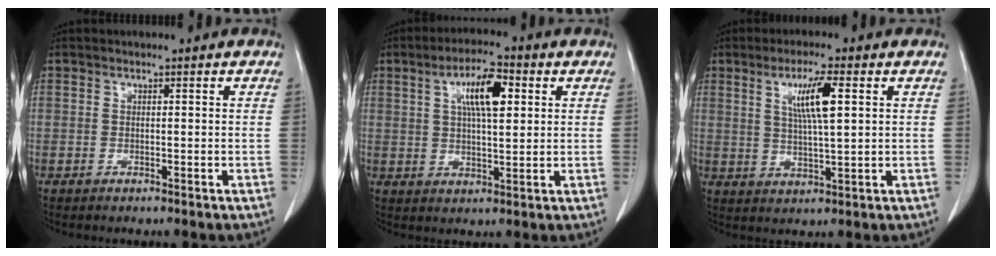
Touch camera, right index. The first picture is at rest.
{"total": 8.2, "force": [2.7, 2.2, 7.4], "torque": [-0.131, 0.012, 0.046]}
{"total": 6.9, "force": [2.2, 0.4, 6.5], "torque": [-0.120, 0.000, 0.041]}